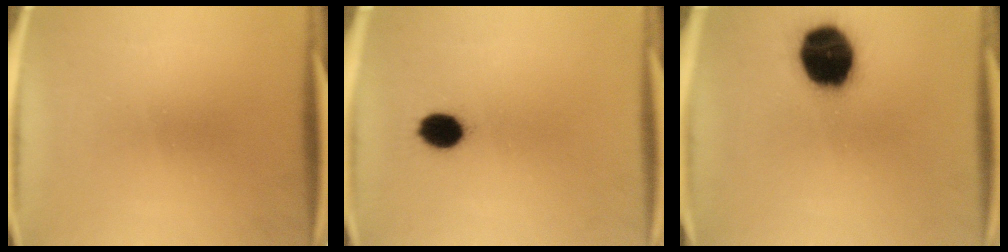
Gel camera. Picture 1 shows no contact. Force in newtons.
{"total": 5.7}
{"total": 18.8}